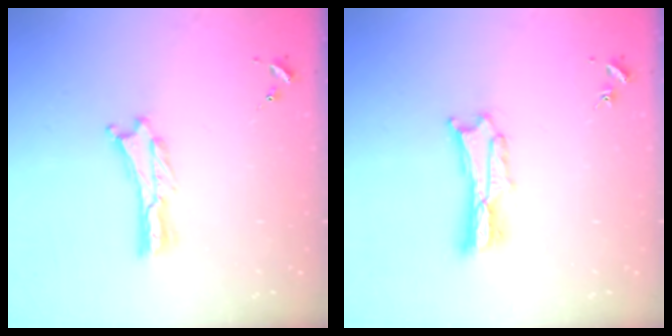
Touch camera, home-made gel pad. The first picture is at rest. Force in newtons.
{"total": 2.7, "press": 2.7, "slide": 0.3}